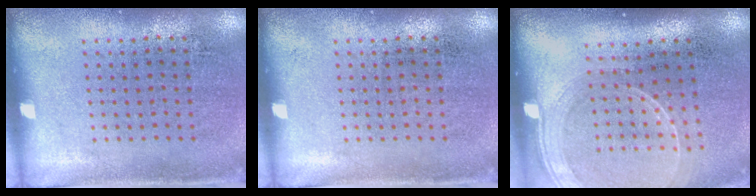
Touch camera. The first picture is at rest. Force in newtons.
{"total": 0.0}
{"total": 1.7, "press": 1.5, "slide": 0.8}